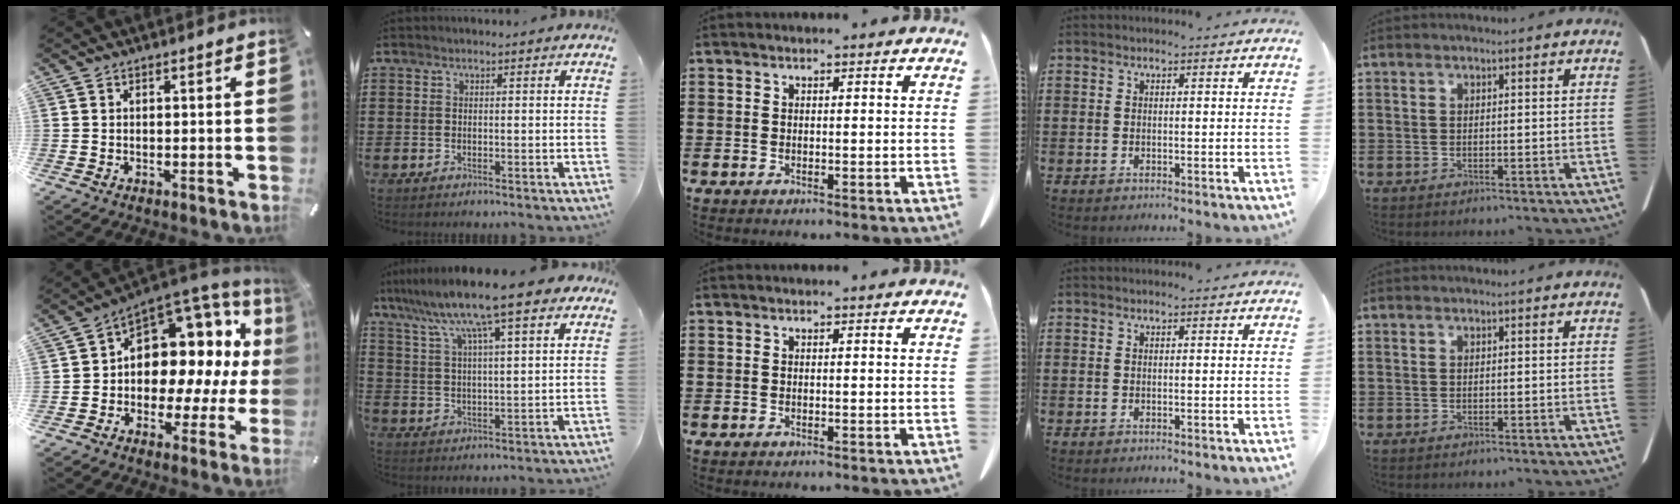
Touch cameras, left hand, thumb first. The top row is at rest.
{"thumb": {"total": 12.1, "force": [3.9, 9.1, 6.9], "torque": [-0.086, -0.061, 0.067]}, "index": {"total": 11.7, "force": [8.9, 1.1, 7.5], "torque": [-0.167, -0.034, 0.148]}}